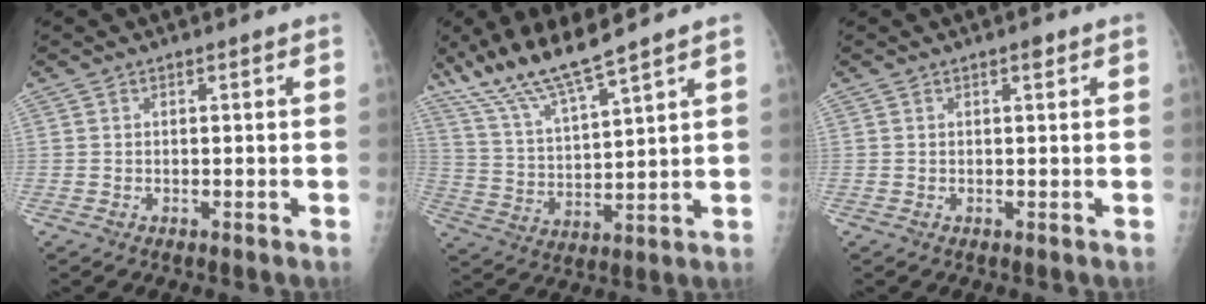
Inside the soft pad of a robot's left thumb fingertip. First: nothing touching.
{"total": 12.4, "force": [9.9, 1.0, 7.5], "torque": [-0.146, -0.043, 0.197]}
{"total": 1.1, "force": [0.6, 0.4, 0.8], "torque": [-0.008, 0.000, 0.008]}